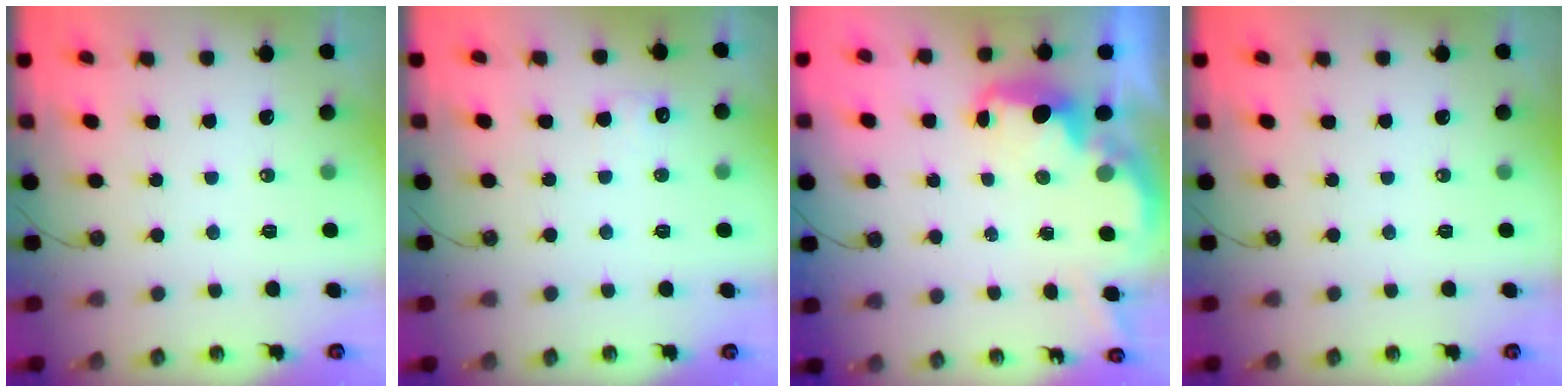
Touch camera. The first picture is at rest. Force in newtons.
{"total": 6.0, "press": 5.8, "slide": 1.2}
{"total": 2.9, "press": 2.9, "slide": 0.5}
{"total": 0.0}